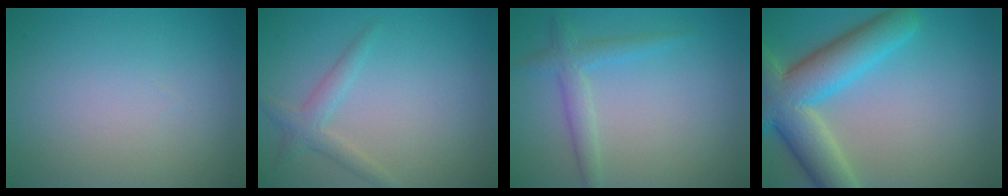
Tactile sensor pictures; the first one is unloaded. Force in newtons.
{"total": 1.9, "press": 1.9, "slide": 0.0}
{"total": 2.3, "press": 2.3, "slide": 0.0}
{"total": 8.9, "press": 8.9, "slide": 0.5}